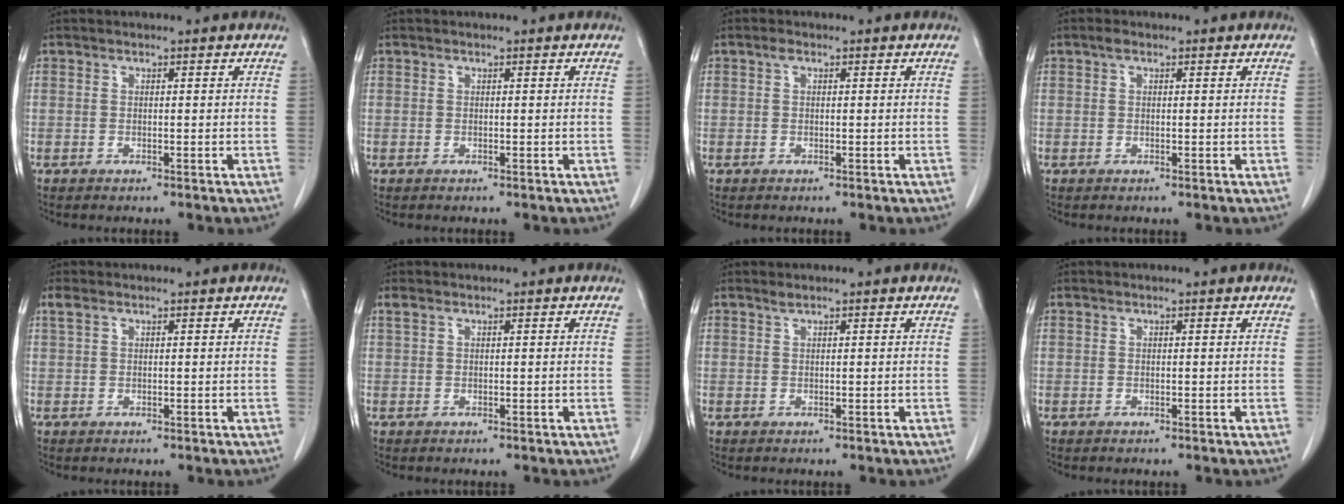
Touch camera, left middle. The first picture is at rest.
{"total": 0.0}
{"total": 0.7, "force": [0.3, 0.4, 0.5], "torque": [-0.009, 0.004, 0.004]}
{"total": 0.8, "force": [0.4, 0.3, 0.5], "torque": [-0.010, 0.007, 0.006]}
{"total": 1.3, "force": [0.9, 0.6, 0.8], "torque": [-0.026, 0.017, 0.021]}
{"total": 0.8, "force": [0.6, 0.3, 0.5], "torque": [-0.016, 0.016, 0.014]}
{"total": 0.5, "force": [0.5, -0.1, 0.2], "torque": [-0.012, 0.000, 0.014]}
{"total": 0.0}